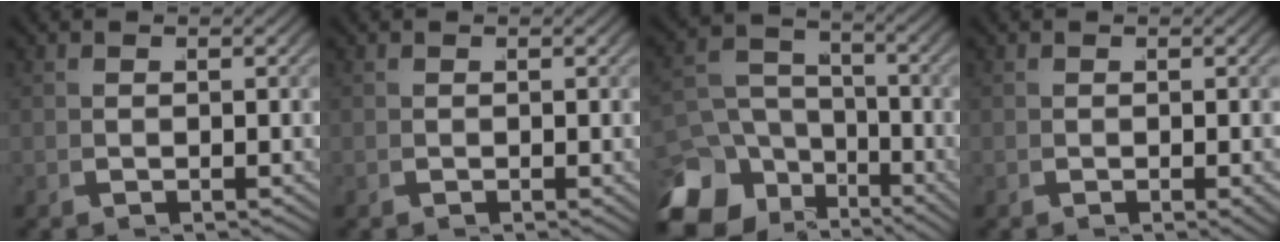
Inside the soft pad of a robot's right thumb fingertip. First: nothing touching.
{"total": 0.0}
{"total": 10.5, "force": [-4.1, 7.8, 5.7], "torque": [-0.090, -0.042, -0.053]}
{"total": 0.9, "force": [-0.3, 0.3, 0.8], "torque": [-0.011, -0.003, -0.003]}